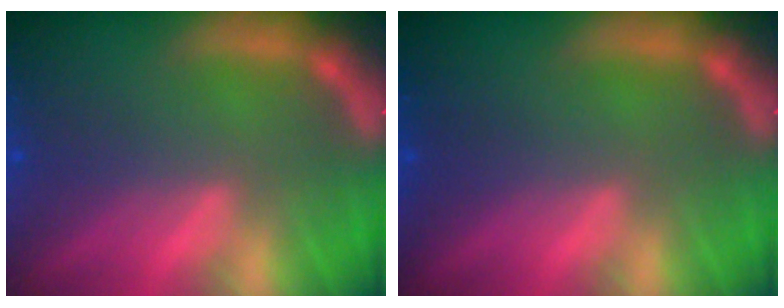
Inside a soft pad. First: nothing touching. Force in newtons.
{"total": 0.0}